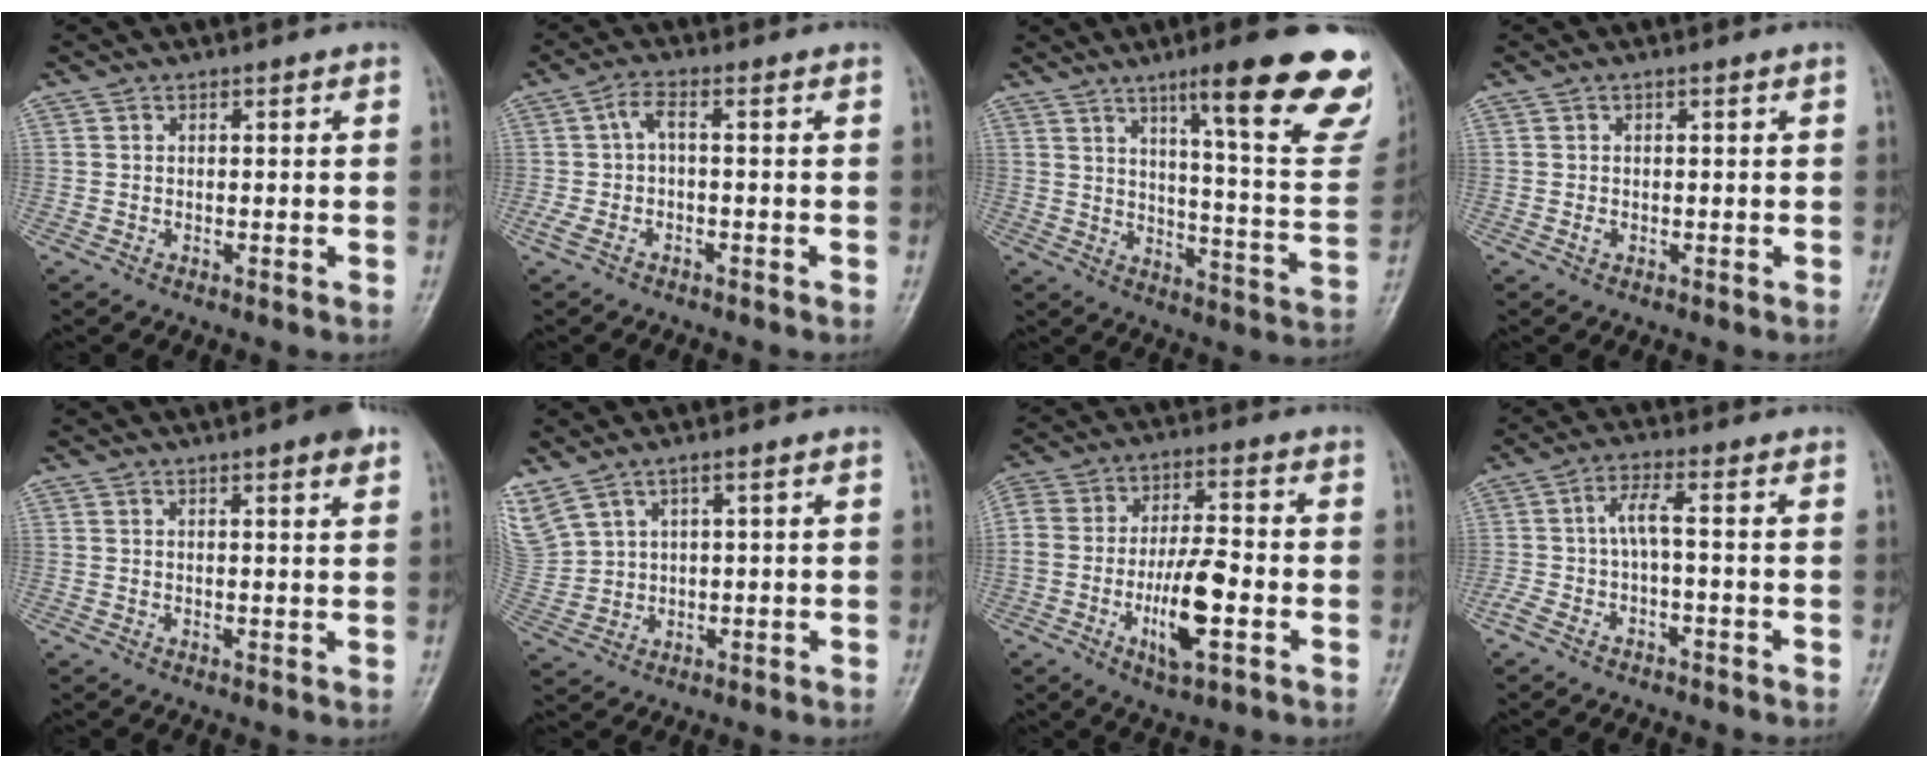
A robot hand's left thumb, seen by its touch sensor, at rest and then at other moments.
{"total": 4.1, "force": [-0.5, 1.0, 3.9], "torque": [-0.103, 0.018, -0.011]}
{"total": 25.4, "force": [15.4, 4.3, 19.8], "torque": [-0.231, -0.062, 0.209]}
{"total": 0.9, "force": [0.0, 0.4, 0.8], "torque": [-0.015, 0.010, 0.003]}
{"total": 4.8, "force": [3.0, 0.8, 3.6], "torque": [-0.039, -0.006, 0.035]}
{"total": 8.1, "force": [5.2, 3.9, 4.8], "torque": [-0.122, -0.015, 0.124]}
{"total": 14.0, "force": [-4.1, 5.4, 12.3], "torque": [-0.230, 0.020, -0.070]}
{"total": 4.8, "force": [-1.2, 0.5, 4.6], "torque": [-0.117, 0.023, -0.025]}